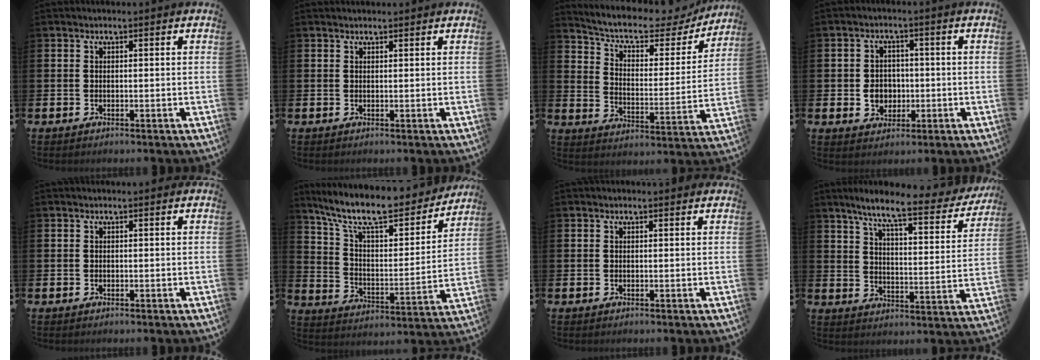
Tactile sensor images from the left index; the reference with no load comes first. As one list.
[{"total": 0.7, "force": [0.7, 0.2, 0.1], "torque": [0.009, -0.002, 0.010]}, {"total": 7.5, "force": [6.4, 2.8, 2.7], "torque": [-0.076, -0.047, 0.103]}, {"total": 3.9, "force": [-0.6, 3.4, 1.8], "torque": [-0.027, 0.002, -0.018]}, {"total": 0.0}, {"total": 11.6, "force": [10.0, 3.1, 5.2], "torque": [-0.130, -0.061, 0.171]}, {"total": 0.0}, {"total": 8.0, "force": [6.6, 1.2, 4.4], "torque": [-0.101, -0.042, 0.105]}]